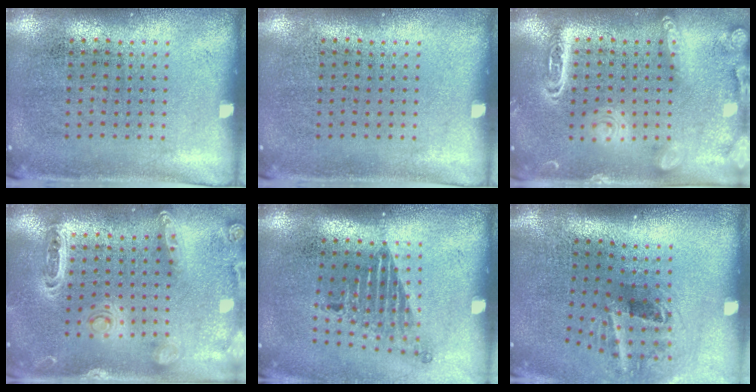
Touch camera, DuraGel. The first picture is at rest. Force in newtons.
{"total": 0.0}
{"total": 3.9, "press": 3.8, "slide": 0.4}
{"total": 1.3, "press": 1.2, "slide": 0.2}
{"total": 1.7, "press": 1.2, "slide": 1.2}
{"total": 2.2, "press": 1.3, "slide": 1.7}